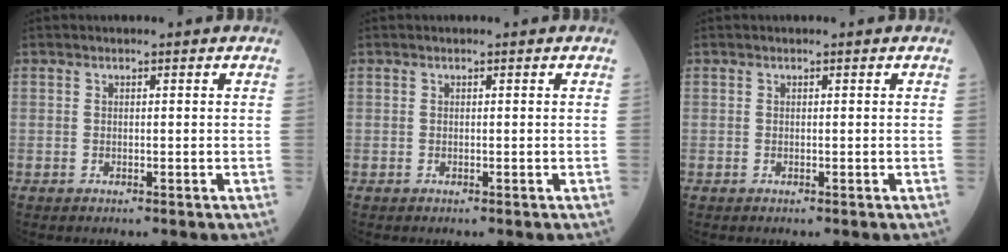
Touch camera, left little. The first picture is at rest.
{"total": 0.0}
{"total": 0.0}